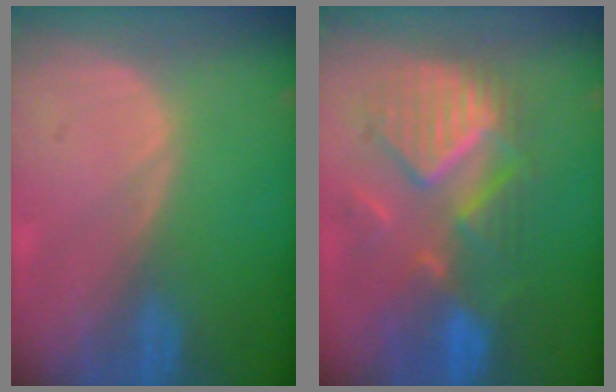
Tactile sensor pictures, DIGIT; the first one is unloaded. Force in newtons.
{"total": 10.6, "press": 9.7, "slide": 4.3}